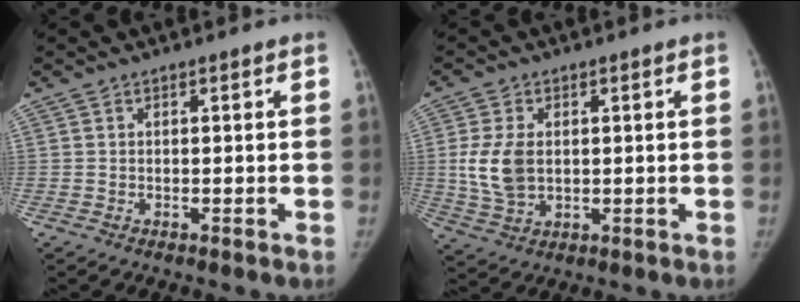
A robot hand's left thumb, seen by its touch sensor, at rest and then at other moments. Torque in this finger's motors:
{"motor_torque": [-0.10, 0.17, 0.66, -0.71, 0.29]}